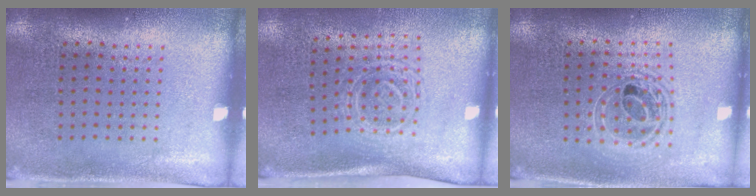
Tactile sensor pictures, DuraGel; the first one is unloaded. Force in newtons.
{"total": 1.7, "press": 1.3, "slide": 1.1}
{"total": 1.6, "press": 1.4, "slide": 0.8}